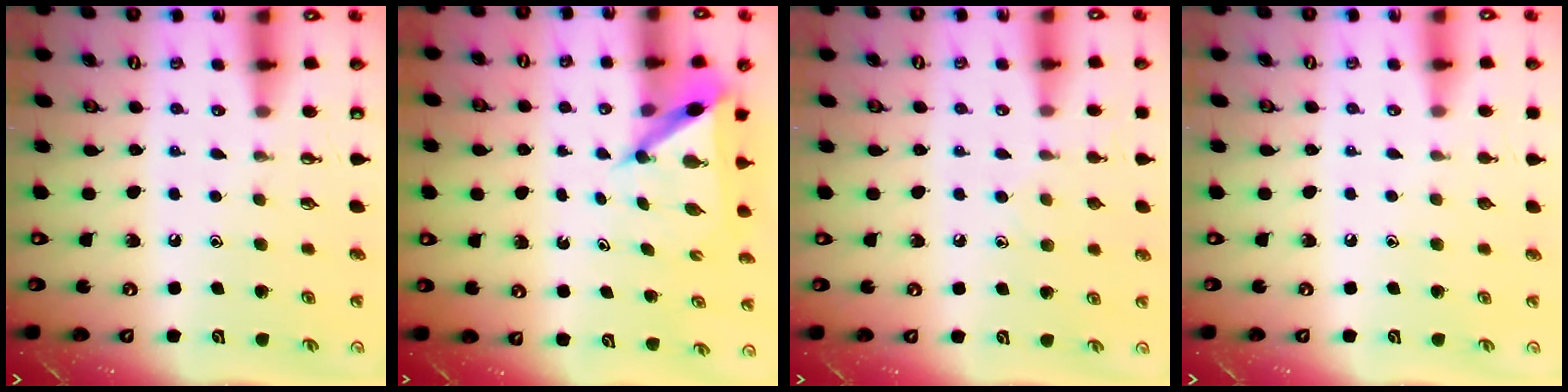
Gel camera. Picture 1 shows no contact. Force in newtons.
{"total": 5.7, "press": 5.7, "slide": 0.6}
{"total": 6.5, "press": 6.4, "slide": 0.7}
{"total": 0.0}